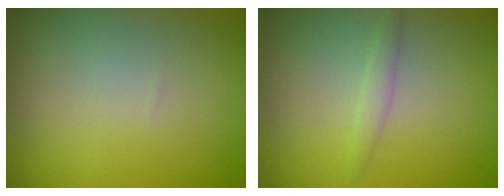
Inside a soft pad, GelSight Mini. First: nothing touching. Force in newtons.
{"total": 1.0, "press": 1.0, "slide": 0.1}